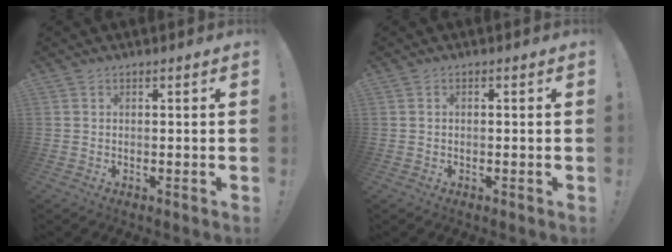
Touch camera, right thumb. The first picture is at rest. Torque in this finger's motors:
{"motor_torque": [-0.38, -0.02, -0.12, 0.00, 0.02]}